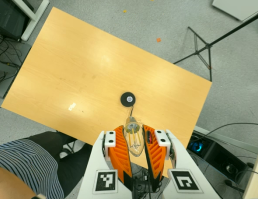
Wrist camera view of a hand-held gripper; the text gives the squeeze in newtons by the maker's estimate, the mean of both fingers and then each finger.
{"total": 22.0, "left": 27.0, "right": 16.9}